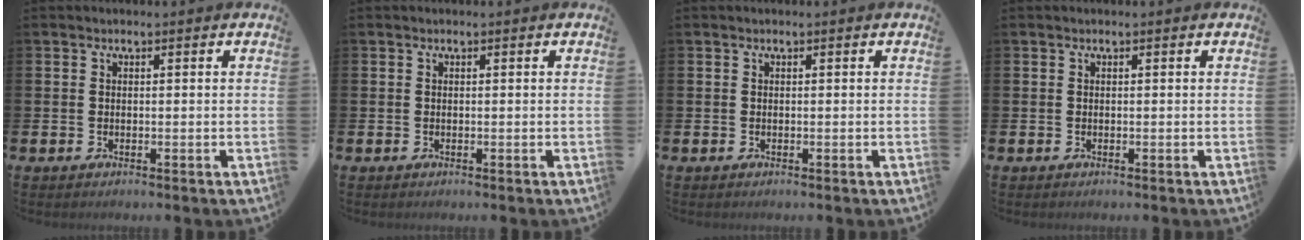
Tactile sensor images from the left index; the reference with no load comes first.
{"total": 0.0}
{"total": 0.0}
{"total": 0.0}